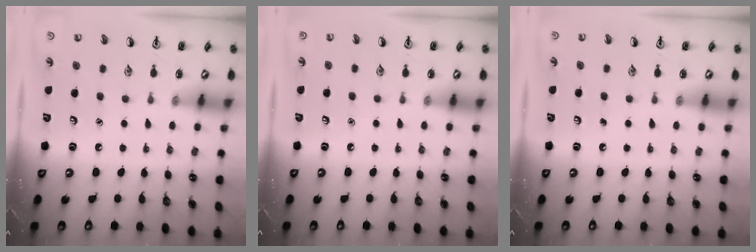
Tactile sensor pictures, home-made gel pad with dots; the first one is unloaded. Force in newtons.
{"total": 0.0}
{"total": 0.0}